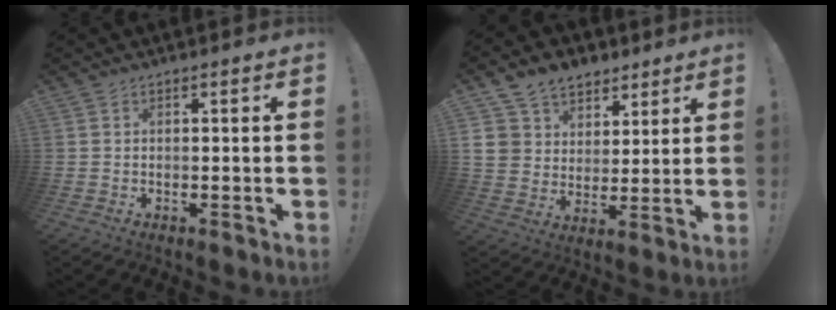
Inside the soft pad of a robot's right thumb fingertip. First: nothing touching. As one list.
[{"total": 10.3, "force": [5.6, 8.3, 2.3], "torque": [-0.036, -0.039, 0.115]}]